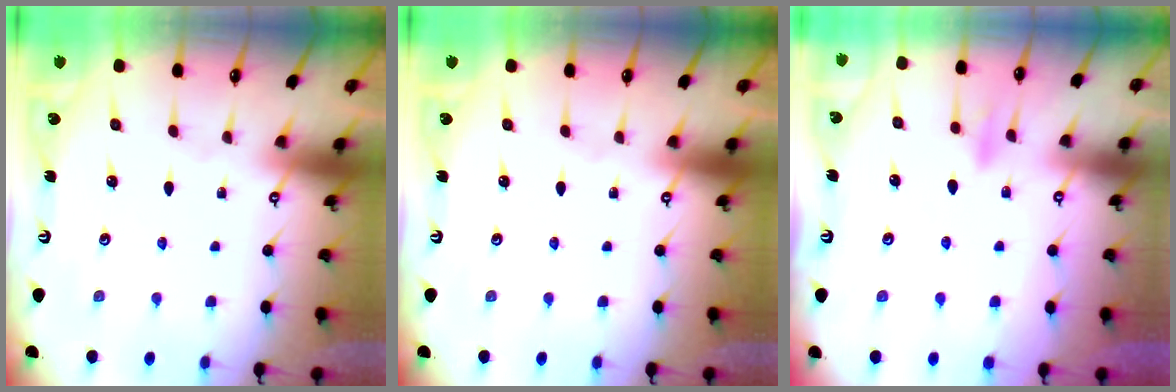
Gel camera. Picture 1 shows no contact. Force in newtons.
{"total": 0.0}
{"total": 8.6, "press": 8.5, "slide": 1.6}